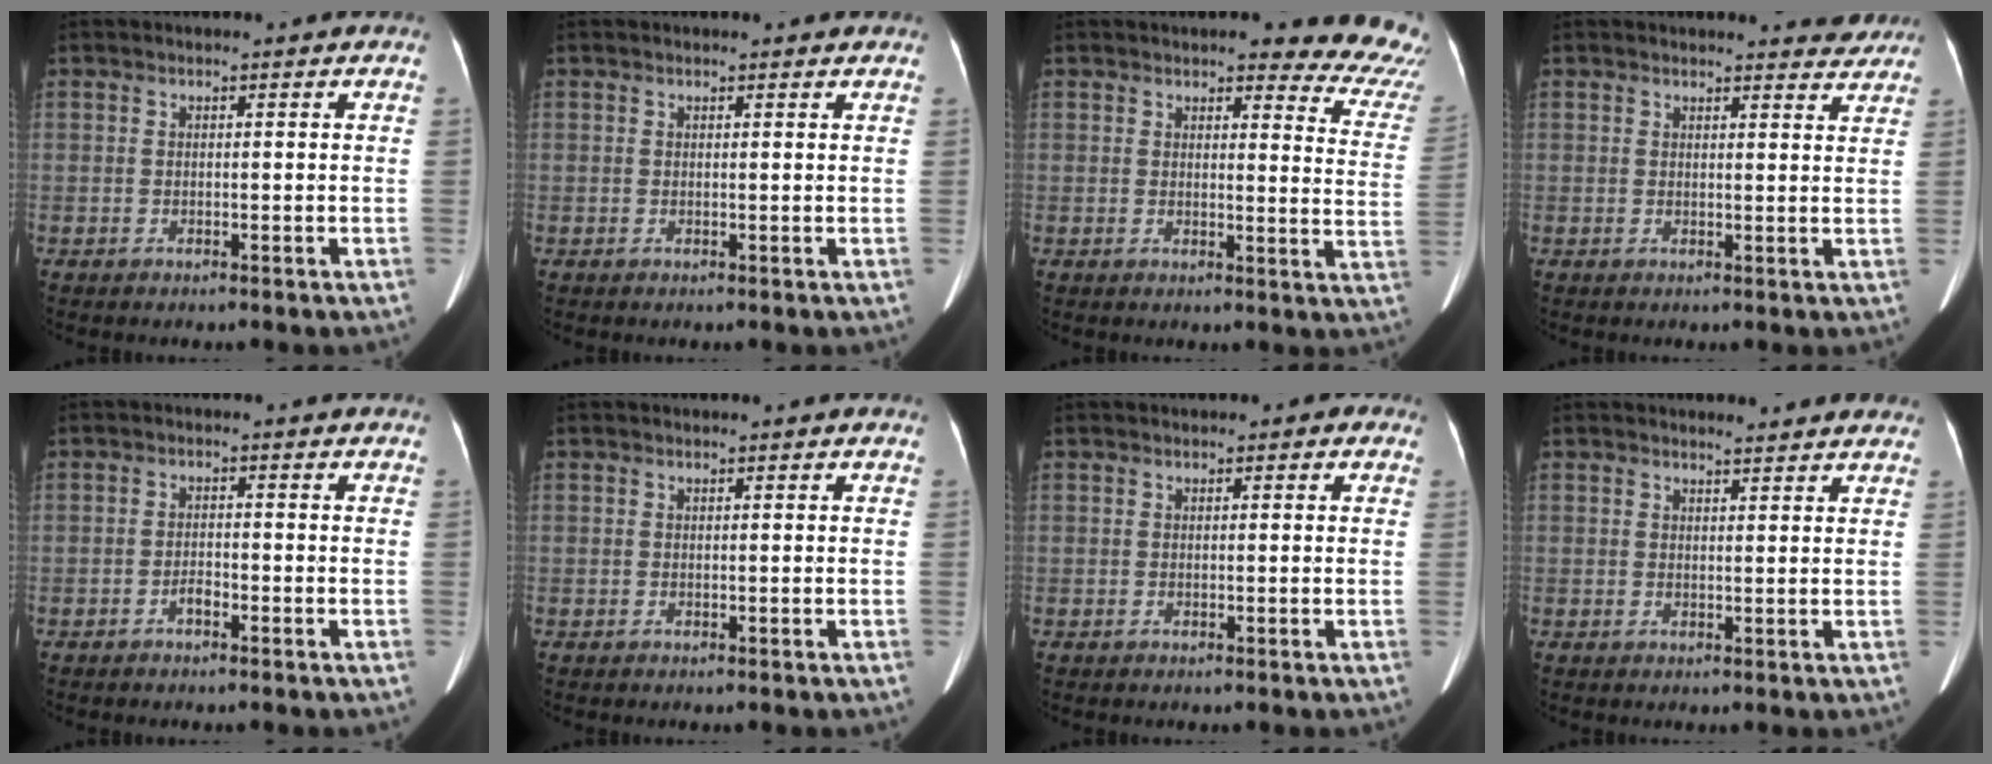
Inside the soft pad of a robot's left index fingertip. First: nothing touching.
{"total": 0.9, "force": [0.8, 0.2, 0.1], "torque": [-0.010, 0.000, 0.006]}
{"total": 12.6, "force": [11.6, 2.5, 4.0], "torque": [-0.007, -0.066, 0.092]}
{"total": 4.6, "force": [4.4, 1.0, 0.4], "torque": [0.004, -0.011, 0.033]}
{"total": 1.5, "force": [-1.0, 0.5, 0.9], "torque": [-0.014, 0.003, -0.017]}
{"total": 0.0}
{"total": 1.2, "force": [0.5, 0.7, 0.8], "torque": [-0.005, 0.006, 0.001]}
{"total": 5.0, "force": [4.8, 0.8, 1.1], "torque": [-0.010, 0.001, 0.043]}